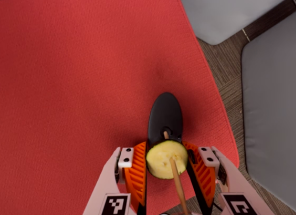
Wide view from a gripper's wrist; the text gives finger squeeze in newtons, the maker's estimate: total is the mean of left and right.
{"total": 8.7, "left": 8.9, "right": 8.5}